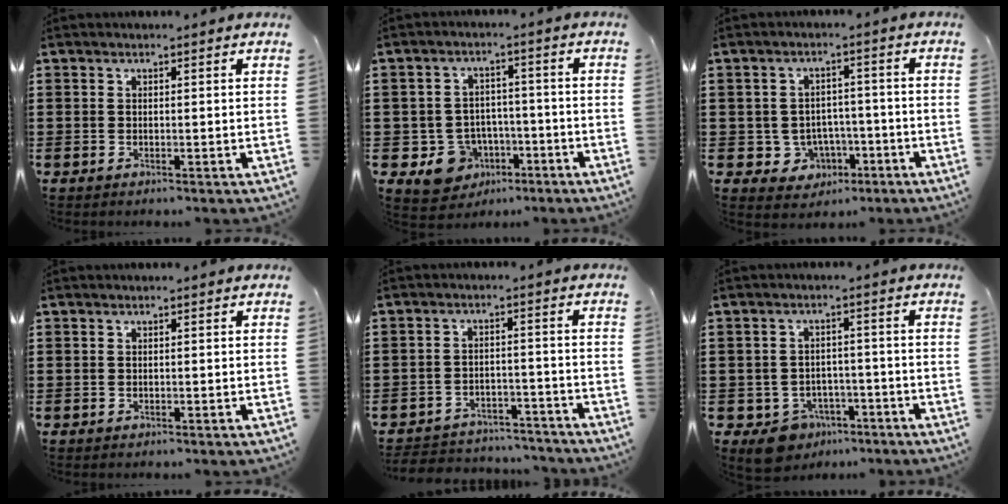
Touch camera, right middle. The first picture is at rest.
{"total": 6.8, "force": [-3.0, 5.7, 2.1], "torque": [-0.065, 0.013, -0.054]}
{"total": 4.4, "force": [-1.8, 3.8, 1.2], "torque": [-0.034, 0.011, -0.034]}
{"total": 0.0}
{"total": 4.2, "force": [-4.1, 0.8, 0.0], "torque": [-0.012, 0.004, -0.091]}
{"total": 4.5, "force": [-3.7, 2.4, 0.9], "torque": [-0.026, 0.009, -0.074]}